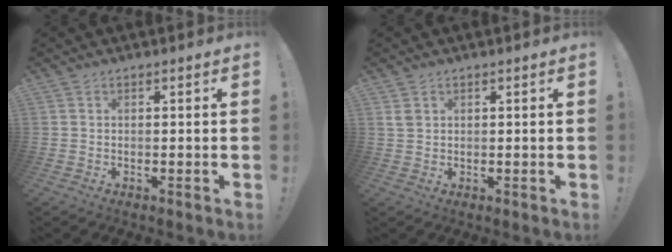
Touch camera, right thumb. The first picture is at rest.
{"total": 1.7, "force": [0.9, 1.3, 0.6], "torque": [-0.007, -0.003, 0.017]}